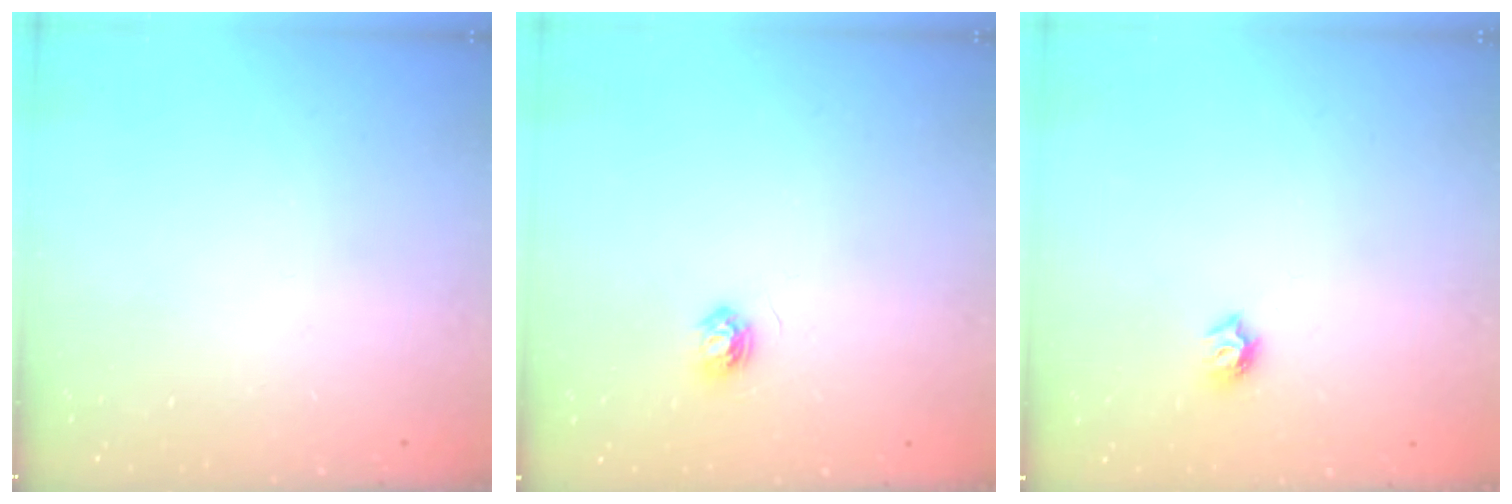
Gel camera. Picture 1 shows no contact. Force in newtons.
{"total": 4.5, "press": 4.4, "slide": 0.5}
{"total": 5.7, "press": 5.6, "slide": 0.8}